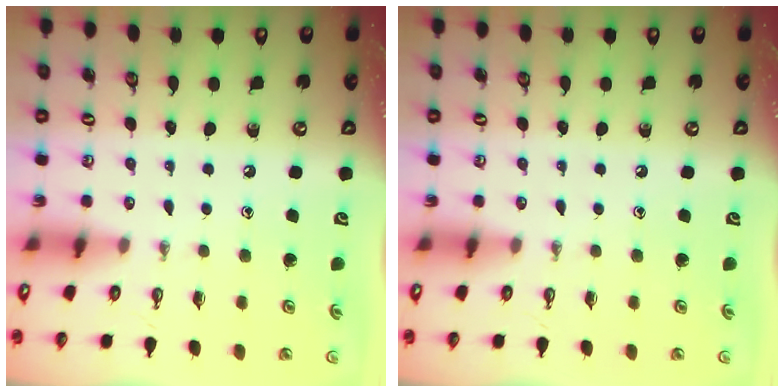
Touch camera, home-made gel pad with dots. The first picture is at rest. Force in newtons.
{"total": 0.0}